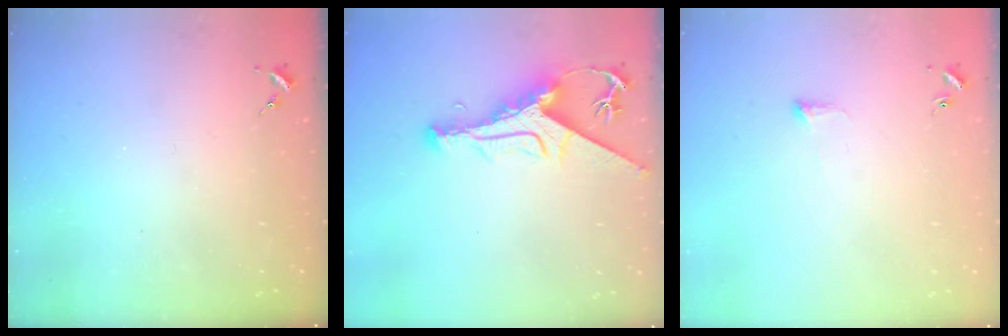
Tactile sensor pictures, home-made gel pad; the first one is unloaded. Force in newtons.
{"total": 10.7, "press": 10.5, "slide": 1.6}
{"total": 2.5, "press": 2.4, "slide": 0.5}